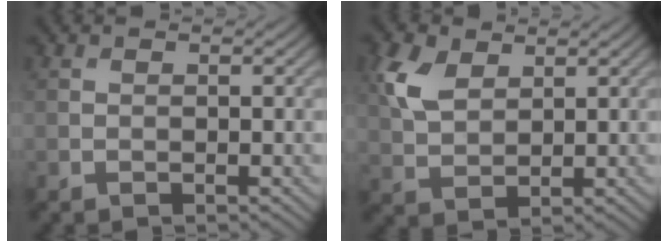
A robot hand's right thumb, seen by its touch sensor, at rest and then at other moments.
{"total": 6.0, "force": [2.8, 3.6, 3.8], "torque": [-0.102, 0.007, 0.058]}